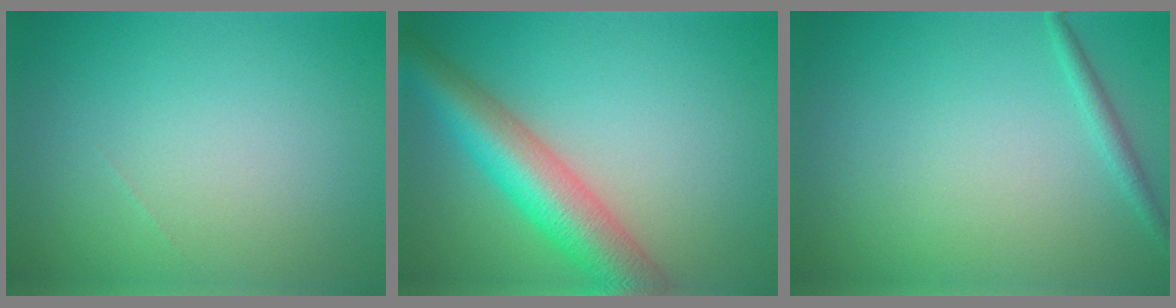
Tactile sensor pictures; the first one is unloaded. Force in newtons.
{"total": 7.5, "press": 7.5, "slide": 0.2}
{"total": 1.1, "press": 1.1, "slide": 0.1}